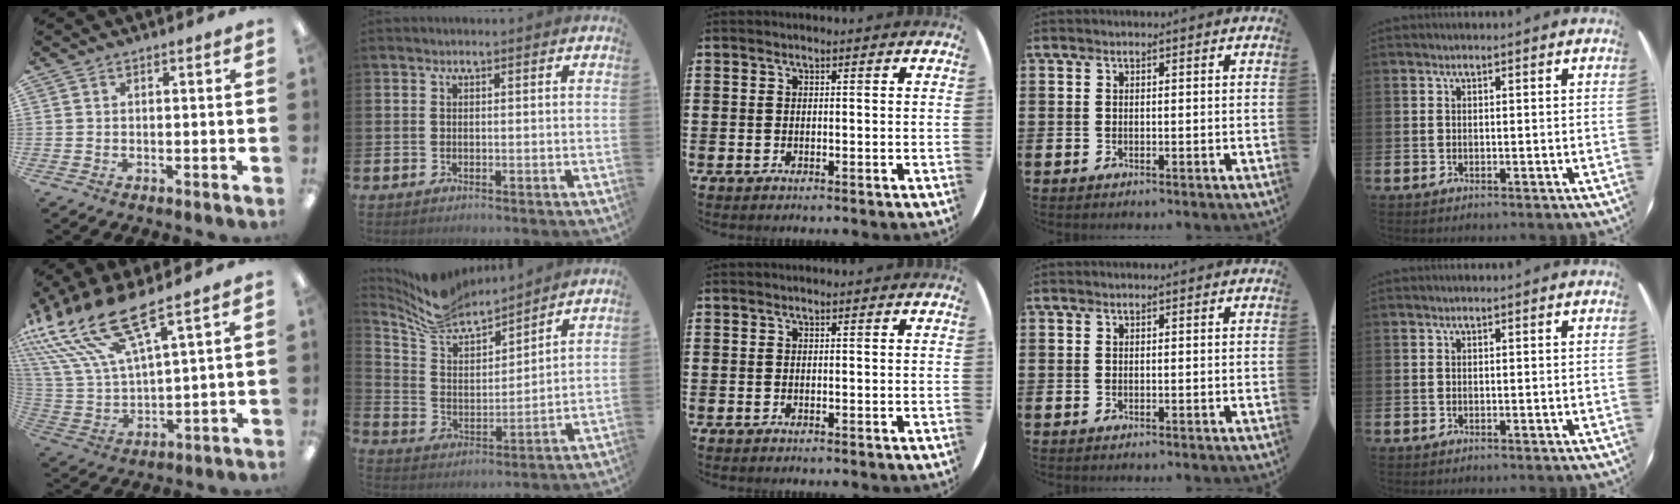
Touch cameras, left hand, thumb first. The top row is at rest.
{"thumb": {"total": 19.2, "force": [13.7, 5.3, 12.4], "torque": [-0.284, -0.093, 0.241]}, "index": {"total": 8.5, "force": [8.0, 2.2, 1.6], "torque": [-0.074, -0.050, 0.150]}}